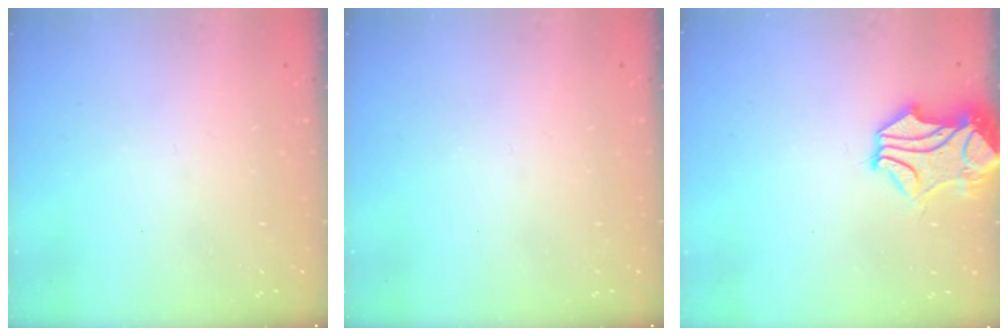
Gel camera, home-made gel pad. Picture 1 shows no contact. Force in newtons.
{"total": 0.0}
{"total": 2.6, "press": 2.2, "slide": 1.4}